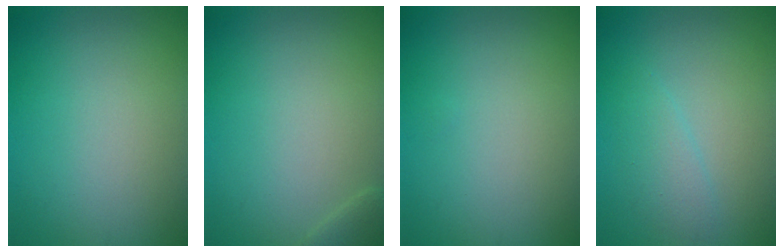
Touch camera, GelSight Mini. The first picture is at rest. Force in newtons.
{"total": 1.3, "press": 1.3, "slide": 0.0}
{"total": 0.0}
{"total": 1.6, "press": 1.6, "slide": 0.1}